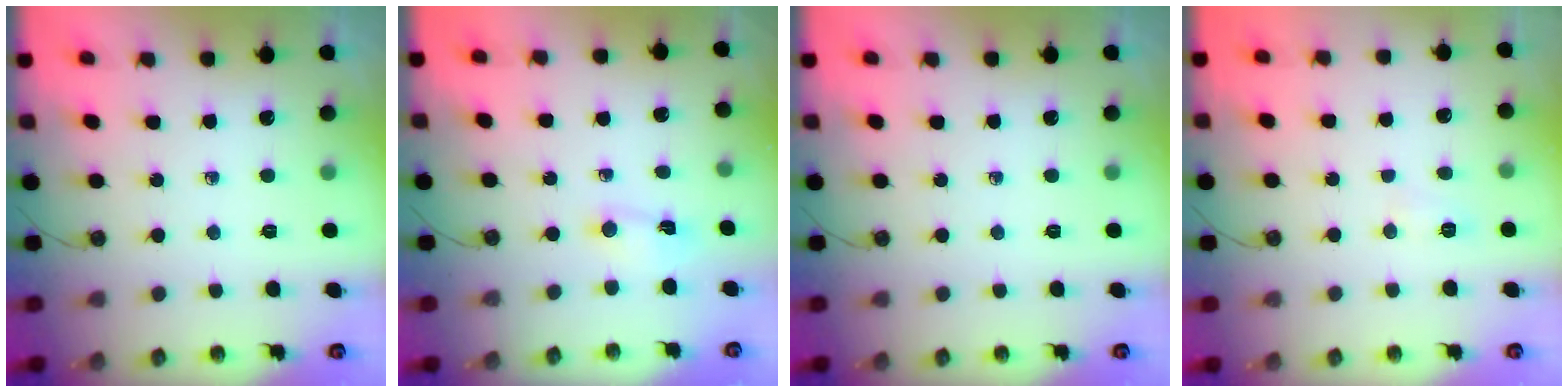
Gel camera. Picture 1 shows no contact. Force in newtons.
{"total": 2.8, "press": 1.9, "slide": 2.1}
{"total": 0.0}
{"total": 5.5, "press": 5.4, "slide": 0.6}